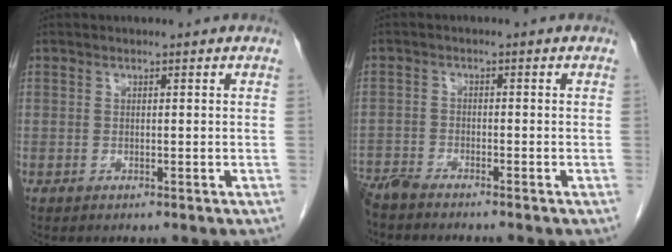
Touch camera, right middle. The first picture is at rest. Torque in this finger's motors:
{"motor_torque": [0.08, -0.77, 0.05, 0.02]}